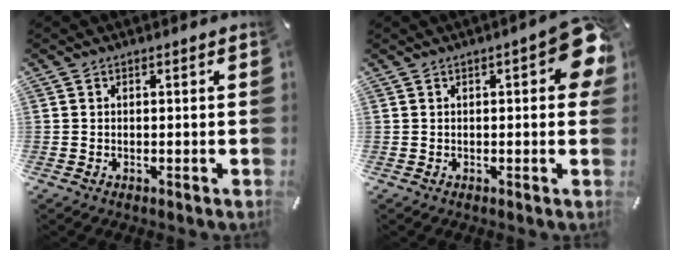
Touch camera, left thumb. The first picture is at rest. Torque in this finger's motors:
{"motor_torque": [1.32, 2.56, 0.72, -0.70, 0.27]}